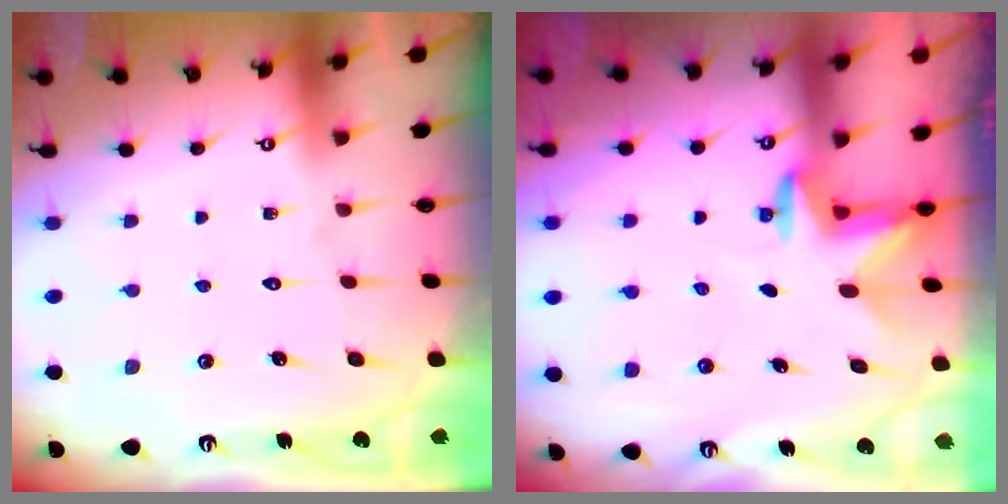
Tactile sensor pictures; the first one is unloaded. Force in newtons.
{"total": 3.2, "press": 3.1, "slide": 0.7}